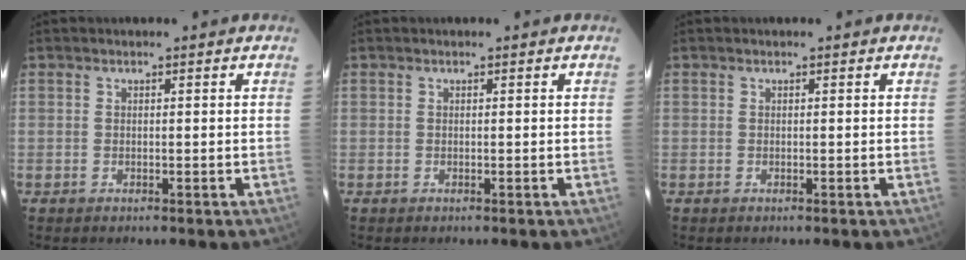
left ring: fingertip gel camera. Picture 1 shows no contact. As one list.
[{"total": 0.0}, {"total": 0.0}]